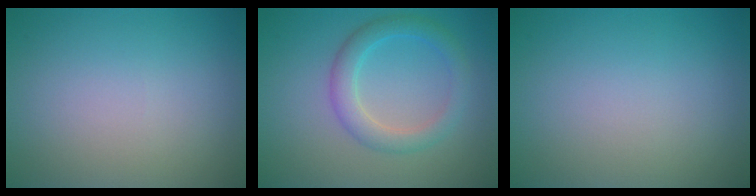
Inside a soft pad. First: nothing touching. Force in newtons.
{"total": 3.2, "press": 3.2, "slide": 0.2}
{"total": 0.0}